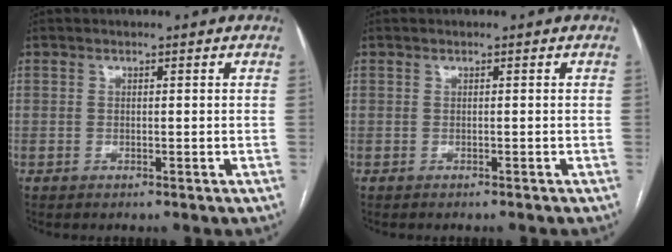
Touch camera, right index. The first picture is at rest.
{"total": 0.6, "force": [-0.6, 0.0, 0.1], "torque": [0.003, -0.001, -0.012]}